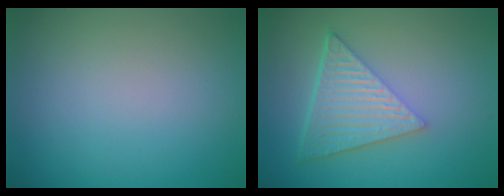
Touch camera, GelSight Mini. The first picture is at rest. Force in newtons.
{"total": 6.4, "press": 4.5, "slide": 4.5}